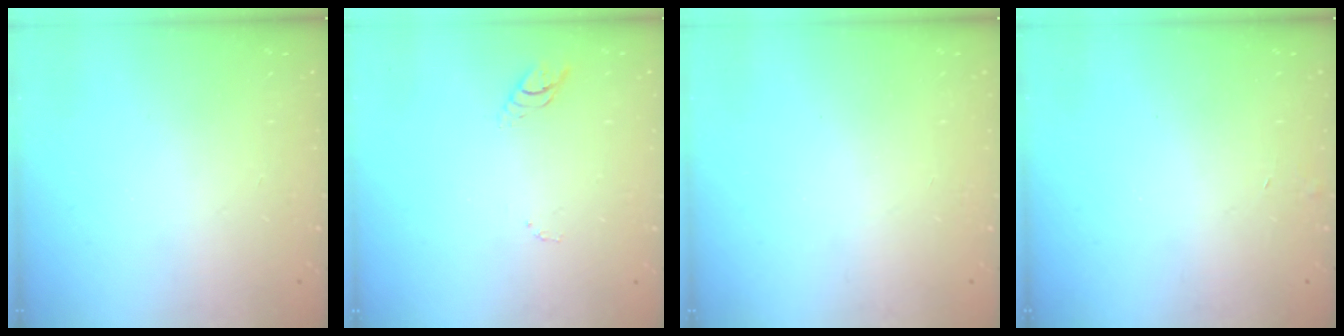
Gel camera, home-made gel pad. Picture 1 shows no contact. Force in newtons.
{"total": 3.9, "press": 3.9, "slide": 0.3}
{"total": 0.0}
{"total": 4.3, "press": 4.2, "slide": 0.4}